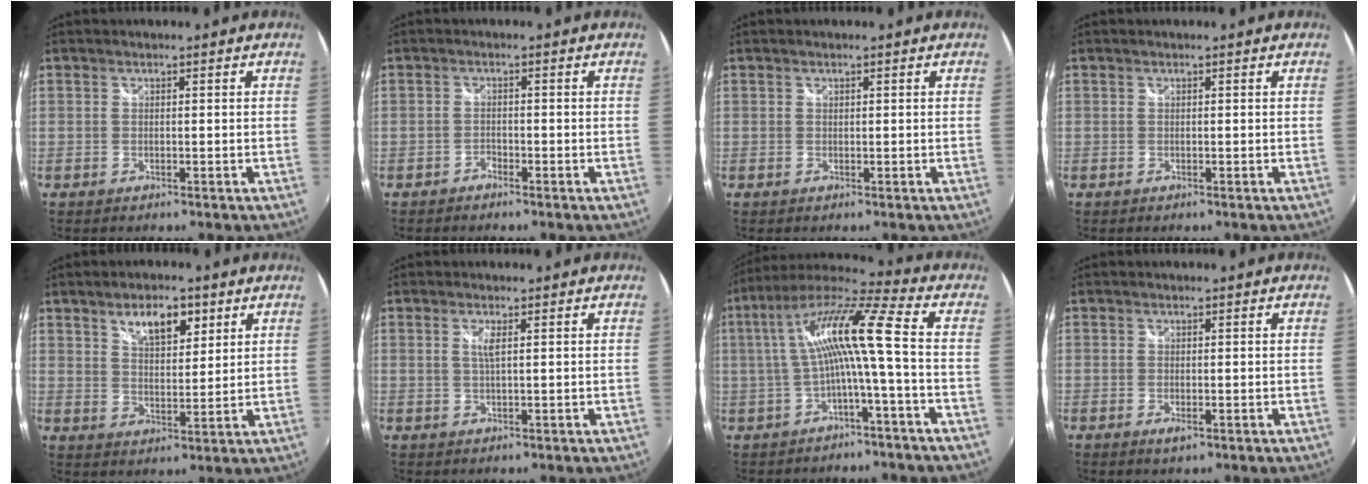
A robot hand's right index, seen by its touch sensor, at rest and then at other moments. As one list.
[{"total": 1.4, "force": [-1.2, 0.6, 0.2], "torque": [-0.005, -0.001, -0.024]}, {"total": 0.0}, {"total": 0.0}, {"total": 7.6, "force": [4.4, 3.4, 5.2], "torque": [-0.084, 0.009, 0.076]}, {"total": 1.8, "force": [0.6, 0.0, 1.8], "torque": [-0.033, -0.001, 0.009]}, {"total": 12.3, "force": [-1.0, 0.0, 12.3], "torque": [-0.236, 0.018, -0.015]}, {"total": 1.3, "force": [-0.5, 0.6, 1.1], "torque": [-0.022, -0.005, -0.007]}]